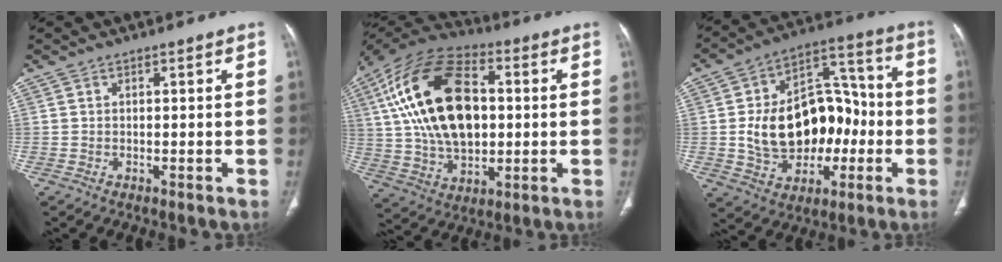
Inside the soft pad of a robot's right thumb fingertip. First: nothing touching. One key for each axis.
{"total": 24.3, "fx": 3.4, "fy": 14.4, "fz": 19.3, "tx": -0.347, "ty": 0.007, "tz": 0.058}
{"total": 20.4, "fx": -2.3, "fy": 14.1, "fz": 14.6, "tx": -0.195, "ty": 0.043, "tz": -0.022}